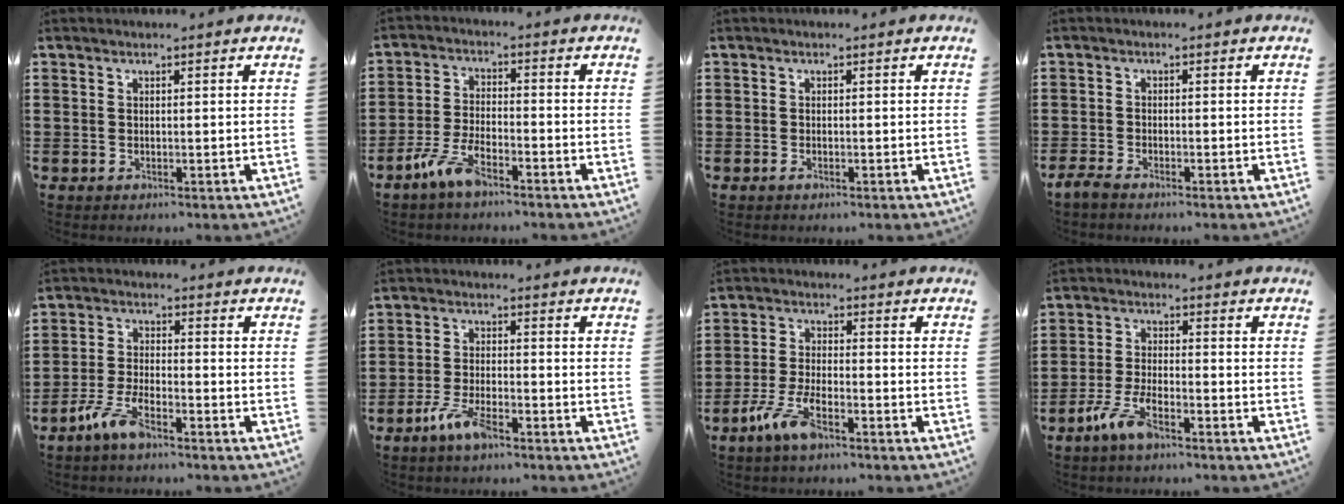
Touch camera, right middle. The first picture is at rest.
{"total": 5.9, "force": [-4.2, 1.6, 3.8], "torque": [-0.097, -0.004, -0.086]}
{"total": 0.5, "force": [-0.3, 0.2, 0.4], "torque": [-0.008, -0.004, -0.005]}
{"total": 2.0, "force": [-1.8, 0.4, 0.8], "torque": [-0.031, 0.000, -0.040]}
{"total": 5.6, "force": [-3.9, 1.4, 3.7], "torque": [-0.087, -0.003, -0.078]}
{"total": 5.4, "force": [-3.6, 1.5, 3.7], "torque": [-0.086, -0.002, -0.070]}
{"total": 6.4, "force": [-3.9, 1.8, 4.7], "torque": [-0.110, -0.006, -0.076]}
{"total": 5.6, "force": [-3.6, 1.4, 4.0], "torque": [-0.100, -0.005, -0.073]}